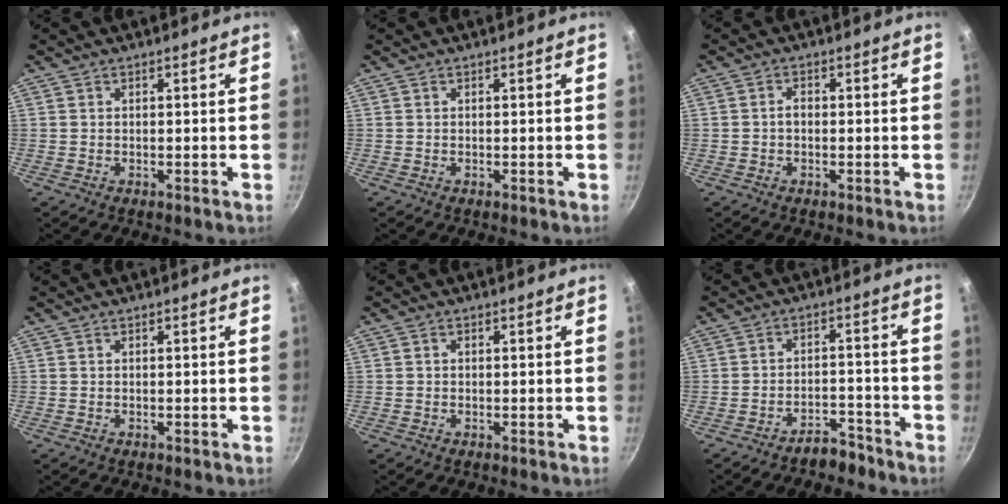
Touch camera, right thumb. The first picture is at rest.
{"total": 0.0}
{"total": 1.6, "force": [-0.3, 1.1, 1.1], "torque": [-0.015, 0.011, -0.006]}
{"total": 0.0}
{"total": 0.6, "force": [0.0, 0.6, 0.3], "torque": [-0.005, 0.004, 0.000]}
{"total": 5.0, "force": [-4.2, 2.2, 1.6], "torque": [-0.005, 0.049, -0.061]}